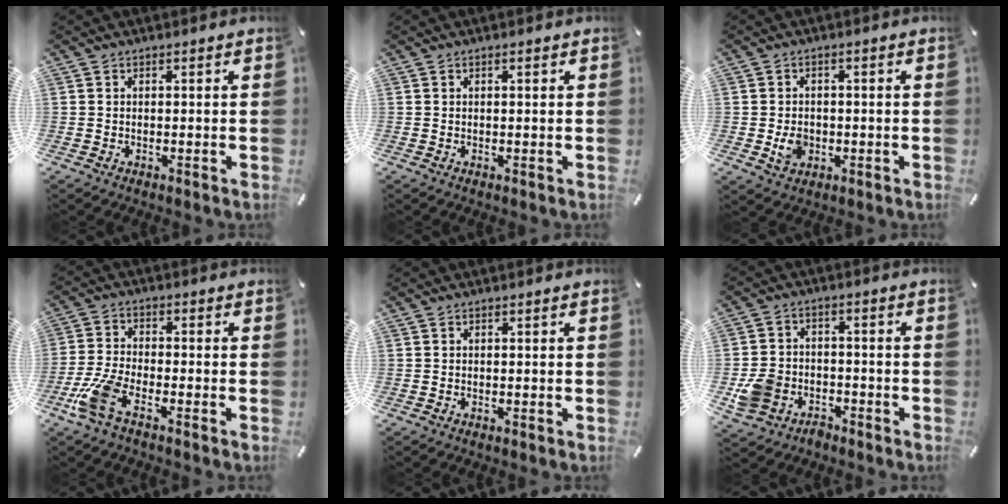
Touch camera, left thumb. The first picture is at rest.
{"total": 0.7, "force": [0.2, 0.1, 0.7], "torque": [-0.013, 0.001, 0.003]}
{"total": 4.7, "force": [-0.9, 4.0, 2.3], "torque": [-0.029, -0.001, -0.016]}
{"total": 8.5, "force": [-4.6, 3.3, 6.4], "torque": [-0.151, 0.001, -0.087]}
{"total": 0.0}
{"total": 8.2, "force": [-3.8, 6.6, 3.1], "torque": [-0.075, 0.030, -0.070]}